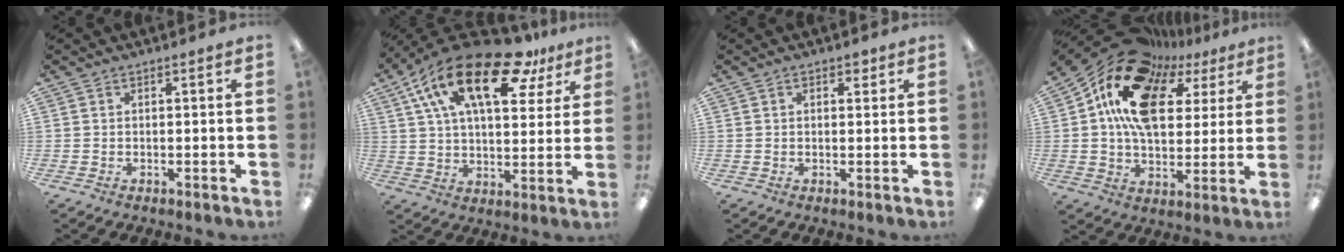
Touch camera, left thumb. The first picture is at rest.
{"total": 22.7, "force": [13.1, 9.7, 15.8], "torque": [-0.275, -0.057, 0.220]}
{"total": 1.7, "force": [0.8, 1.1, 1.1], "torque": [-0.006, -0.003, 0.010]}
{"total": 18.5, "force": [9.1, 11.7, 11.0], "torque": [-0.223, -0.041, 0.160]}